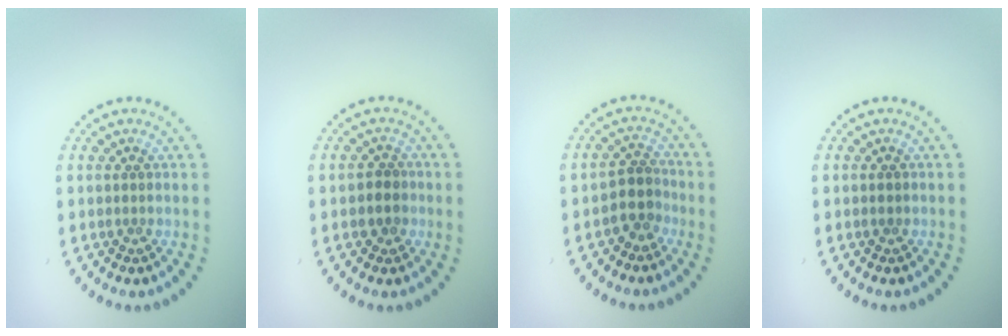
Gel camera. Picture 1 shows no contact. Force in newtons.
{"total": 2.0, "press": 1.8, "slide": 0.7}
{"total": 2.5, "press": 2.0, "slide": 1.4}
{"total": 0.7, "press": 0.7, "slide": 0.1}